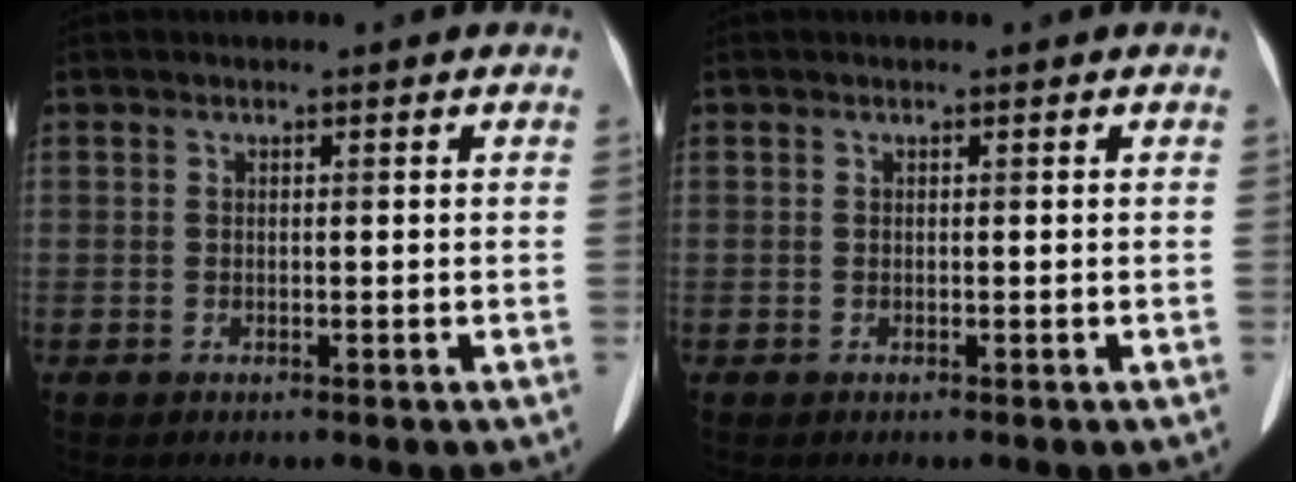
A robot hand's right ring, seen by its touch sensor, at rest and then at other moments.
{"total": 0.0}